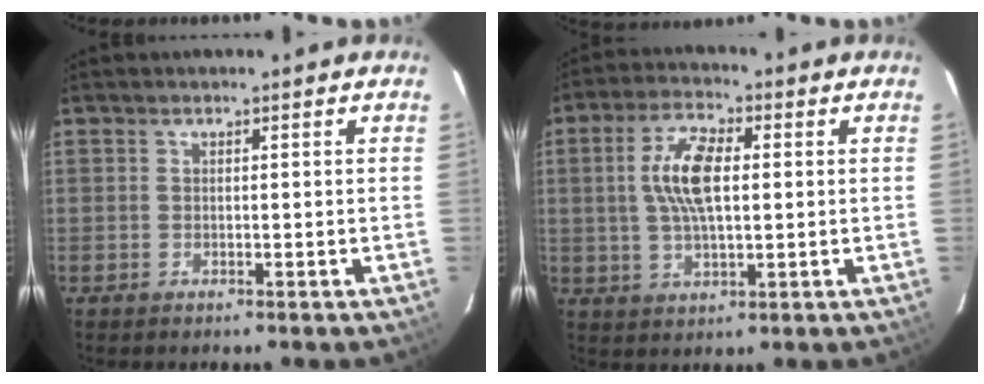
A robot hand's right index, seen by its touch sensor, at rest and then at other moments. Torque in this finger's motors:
{"motor_torque": [0.42, -0.01, 0.64, 0.17]}